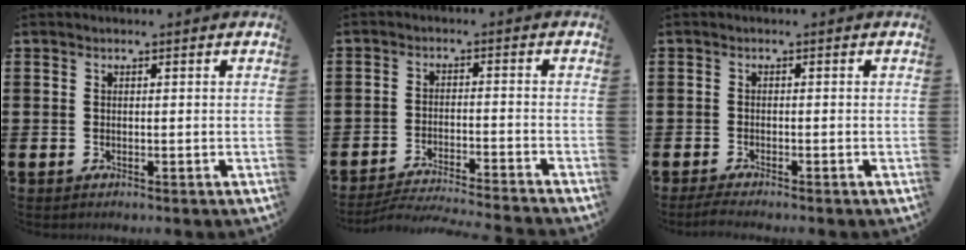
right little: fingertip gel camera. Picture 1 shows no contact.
{"total": 3.3, "force": [-3.2, -0.3, 0.8], "torque": [-0.013, -0.002, -0.065]}
{"total": 1.3, "force": [-1.0, 0.0, 0.8], "torque": [-0.013, -0.002, -0.018]}